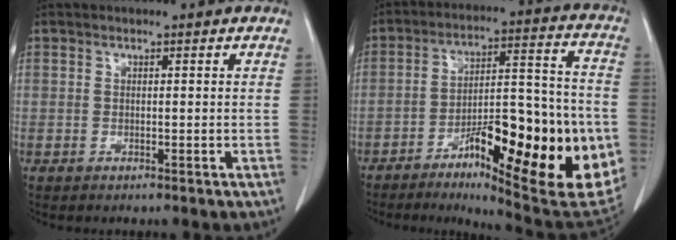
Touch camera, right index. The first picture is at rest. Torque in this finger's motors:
{"motor_torque": [2.14, 0.00, 0.80, 0.14]}